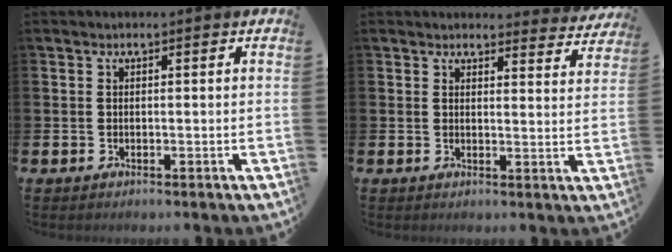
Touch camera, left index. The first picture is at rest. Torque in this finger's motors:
{"motor_torque": [1.07, -1.06, 0.16, 0.07]}